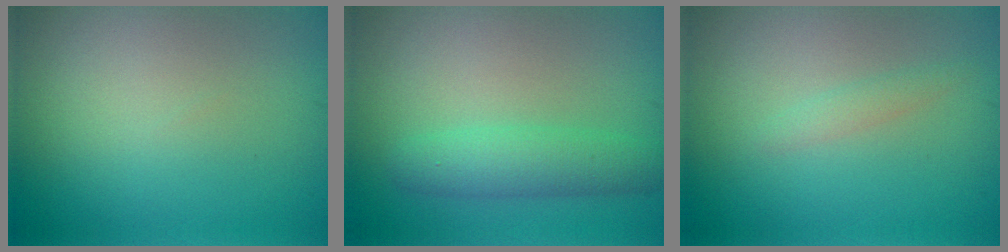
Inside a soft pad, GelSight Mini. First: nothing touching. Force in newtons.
{"total": 3.4, "press": 3.4, "slide": 0.1}
{"total": 1.0, "press": 1.0, "slide": 0.1}